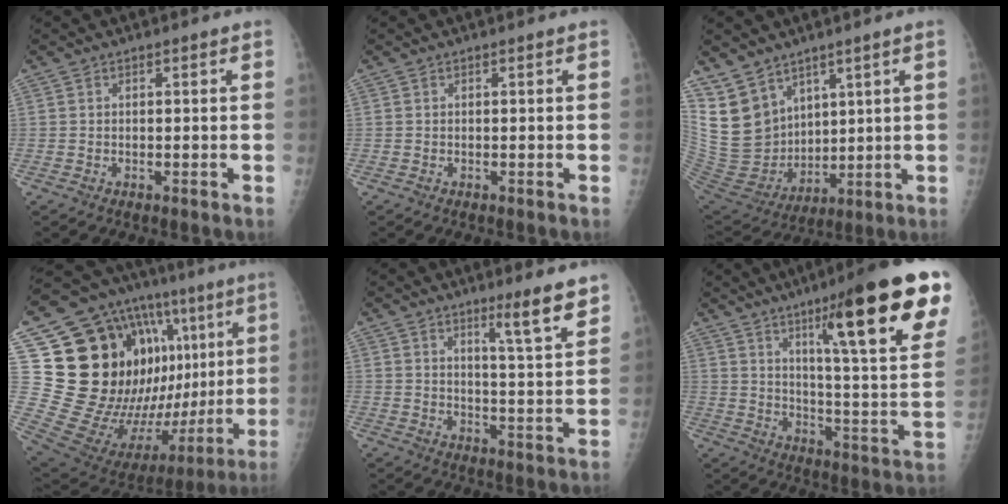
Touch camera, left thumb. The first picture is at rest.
{"total": 0.0}
{"total": 13.2, "force": [8.7, 8.8, 4.8], "torque": [-0.068, -0.046, 0.202]}
{"total": 36.6, "force": [7.9, 15.9, 32.0], "torque": [-0.448, 0.010, 0.150]}
{"total": 8.1, "force": [5.8, 0.3, 5.7], "torque": [-0.073, -0.048, 0.084]}
{"total": 26.1, "force": [14.2, 3.7, 21.6], "torque": [-0.280, -0.052, 0.211]}